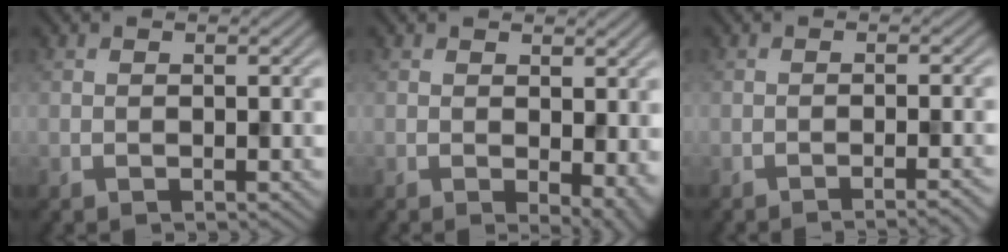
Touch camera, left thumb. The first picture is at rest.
{"total": 4.3, "force": [0.0, 2.1, 3.8], "torque": [-0.050, -0.011, 0.008]}
{"total": 2.7, "force": [-1.7, 0.5, 2.1], "torque": [-0.019, 0.005, -0.035]}